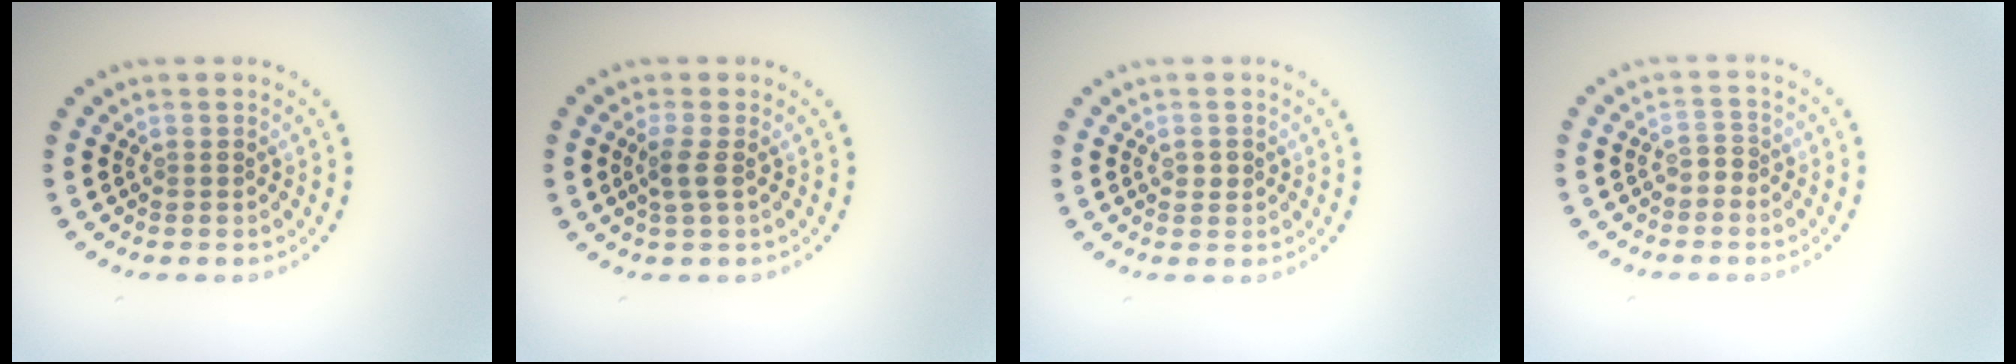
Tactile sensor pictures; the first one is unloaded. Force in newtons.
{"total": 1.6, "press": 1.3, "slide": 0.8}
{"total": 1.0, "press": 1.0, "slide": 0.1}
{"total": 1.0, "press": 0.8, "slide": 0.5}